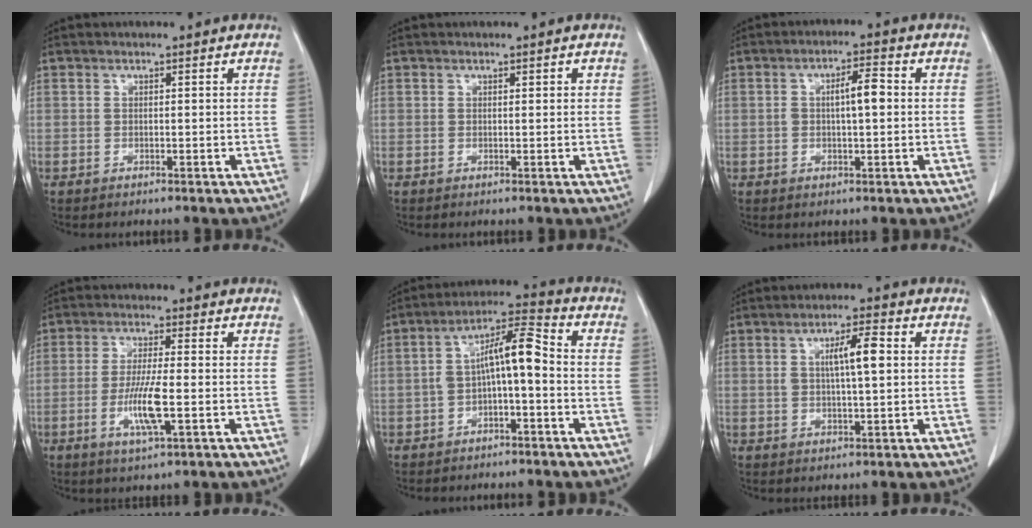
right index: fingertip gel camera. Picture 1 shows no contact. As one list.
[{"total": 0.6, "force": [0.3, 0.2, 0.5], "torque": [-0.007, 0.001, 0.003]}, {"total": 4.9, "force": [0.3, 1.2, 4.8], "torque": [-0.082, 0.012, 0.005]}, {"total": 7.3, "force": [-1.9, 0.5, 7.0], "torque": [-0.138, -0.011, -0.035]}, {"total": 8.7, "force": [-0.8, 2.2, 8.4], "torque": [-0.153, 0.035, -0.014]}, {"total": 6.0, "force": [1.2, 1.0, 5.8], "torque": [-0.101, 0.006, 0.021]}]